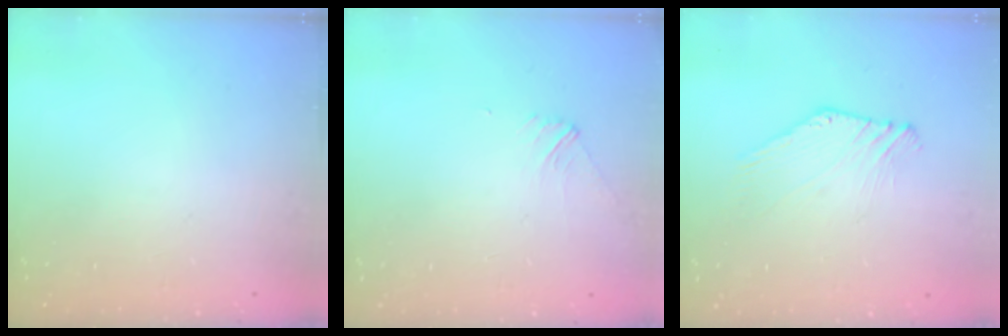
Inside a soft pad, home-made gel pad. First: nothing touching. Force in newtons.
{"total": 2.7, "press": 2.7, "slide": 0.5}
{"total": 0.0}